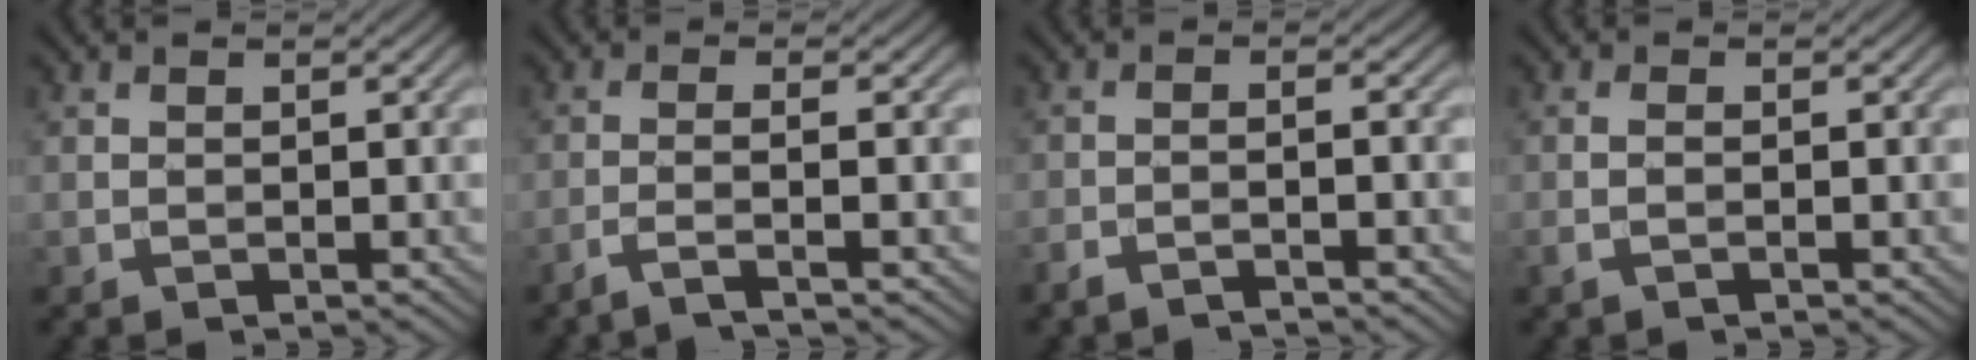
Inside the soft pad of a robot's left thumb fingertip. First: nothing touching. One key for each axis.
{"total": 3.0, "fx": -1.7, "fy": 0.2, "fz": 2.4, "tx": -0.030, "ty": 0.007, "tz": -0.055}
{"total": 2.9, "fx": -2.3, "fy": 0.2, "fz": 1.8, "tx": -0.026, "ty": 0.002, "tz": -0.054}
{"total": 1.3, "fx": -0.6, "fy": 0.1, "fz": 1.2, "tx": -0.028, "ty": 0.003, "tz": -0.017}